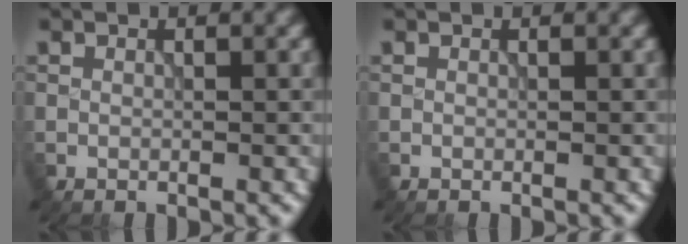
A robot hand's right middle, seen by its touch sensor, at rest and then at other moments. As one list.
[{"total": 0.0}]